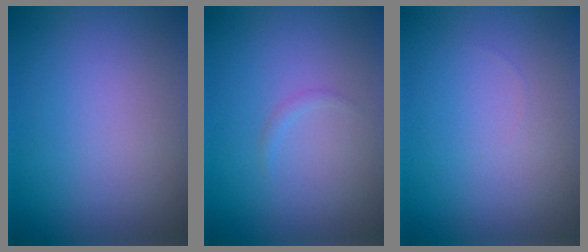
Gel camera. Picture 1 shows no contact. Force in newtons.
{"total": 0.5, "press": 0.5, "slide": 0.1}
{"total": 0.0}